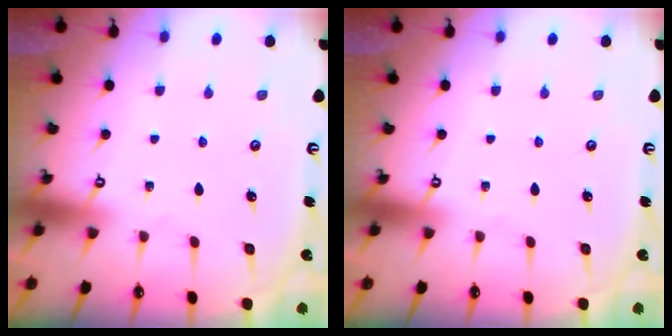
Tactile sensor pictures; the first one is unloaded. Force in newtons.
{"total": 0.0}